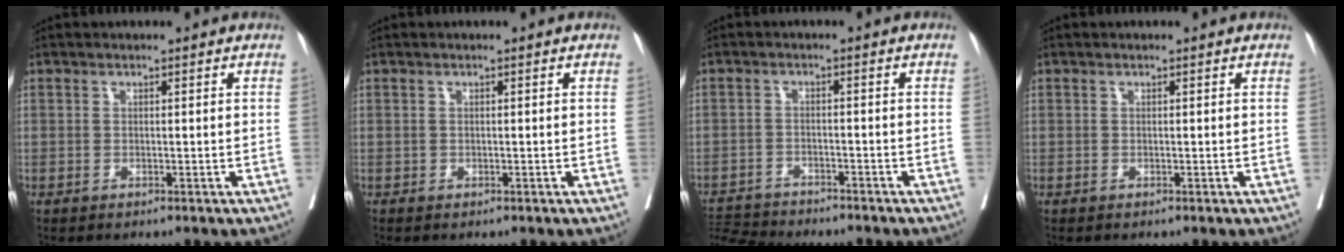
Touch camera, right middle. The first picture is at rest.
{"total": 0.0}
{"total": 7.4, "force": [-7.3, 0.4, 1.0], "torque": [-0.014, 0.000, -0.121]}
{"total": 0.0}